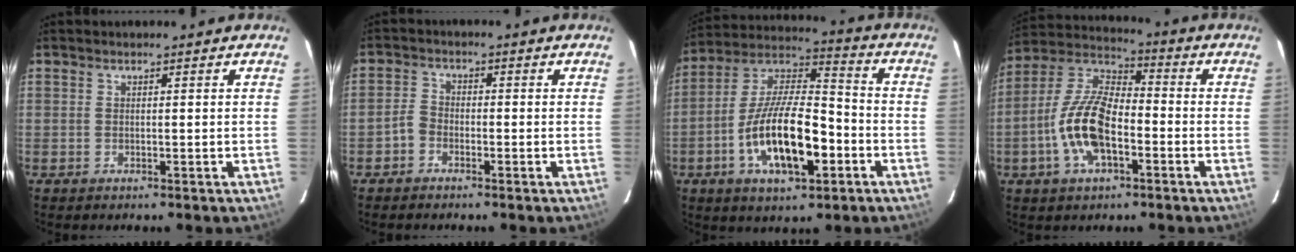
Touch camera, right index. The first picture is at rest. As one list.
[{"total": 2.6, "force": [-1.7, 1.7, 0.8], "torque": [-0.018, 0.008, -0.033]}, {"total": 18.1, "force": [-6.1, 6.9, 15.6], "torque": [-0.300, 0.001, -0.107]}, {"total": 14.0, "force": [-4.3, 6.6, 11.5], "torque": [-0.245, 0.006, -0.084]}]